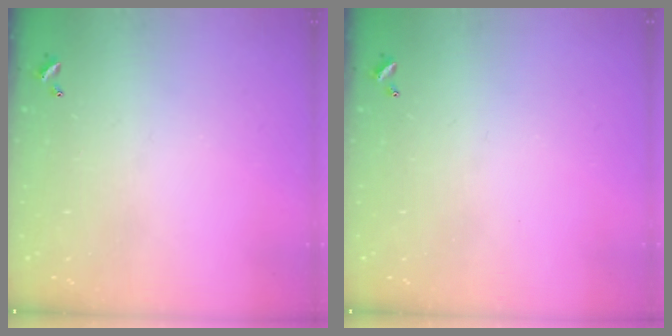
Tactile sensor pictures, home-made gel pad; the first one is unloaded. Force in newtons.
{"total": 0.0}